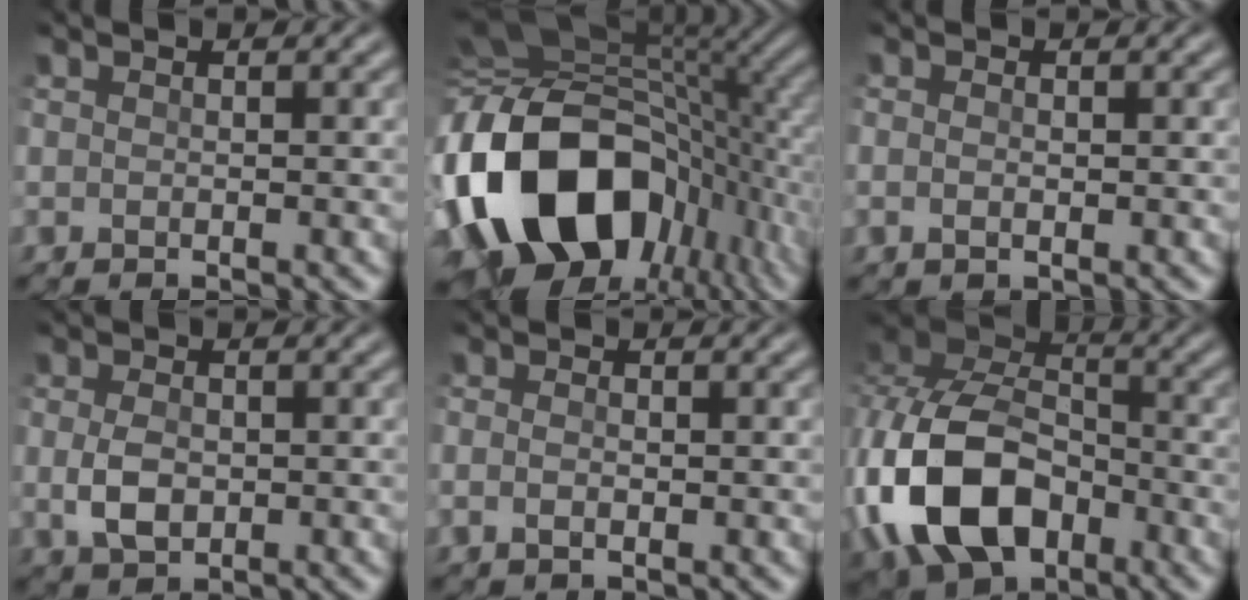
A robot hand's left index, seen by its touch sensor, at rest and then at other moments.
{"total": 17.6, "force": [-4.3, 11.3, 12.9], "torque": [-0.253, -0.003, -0.072]}
{"total": 1.0, "force": [-0.1, 0.5, 0.8], "torque": [-0.017, 0.003, -0.005]}
{"total": 2.9, "force": [-0.2, 1.8, 2.2], "torque": [-0.054, 0.002, -0.004]}
{"total": 1.3, "force": [-0.2, 0.7, 1.1], "torque": [-0.023, 0.003, -0.008]}
{"total": 12.3, "force": [-4.3, 8.0, 8.2], "torque": [-0.192, -0.003, -0.087]}